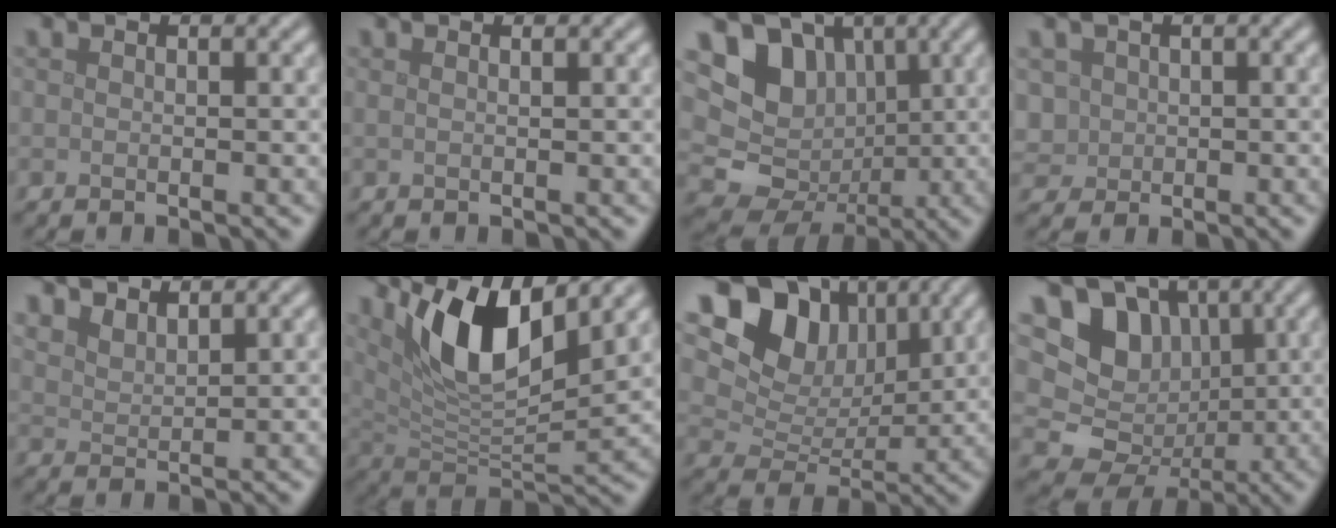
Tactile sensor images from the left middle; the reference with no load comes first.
{"total": 0.6, "force": [0.4, 0.2, 0.4], "torque": [-0.006, -0.003, 0.000]}
{"total": 13.0, "force": [2.5, 11.6, 5.5], "torque": [-0.122, 0.020, 0.027]}
{"total": 2.4, "force": [0.5, 2.2, 0.8], "torque": [-0.018, 0.001, 0.013]}
{"total": 3.1, "force": [2.6, 1.2, 1.1], "torque": [-0.030, -0.008, 0.053]}
{"total": 8.9, "force": [4.5, 3.0, 7.1], "torque": [-0.127, -0.012, 0.082]}
{"total": 10.9, "force": [5.2, 7.6, 5.7], "torque": [-0.094, 0.019, 0.080]}
{"total": 12.7, "force": [2.6, 11.3, 5.1], "torque": [-0.115, 0.029, 0.025]}